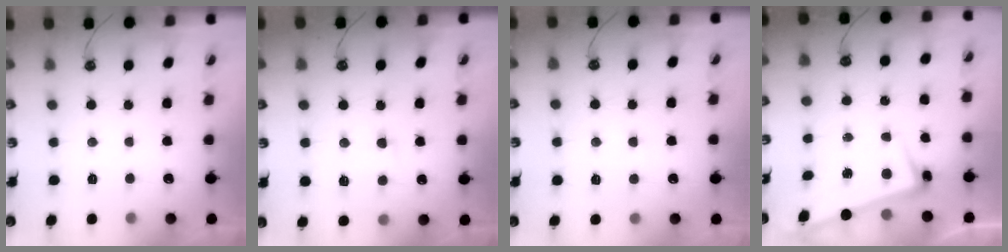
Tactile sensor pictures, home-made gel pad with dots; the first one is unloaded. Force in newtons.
{"total": 1.4, "press": 1.1, "slide": 0.8}
{"total": 3.9, "press": 3.9, "slide": 0.3}
{"total": 2.3, "press": 2.1, "slide": 0.9}